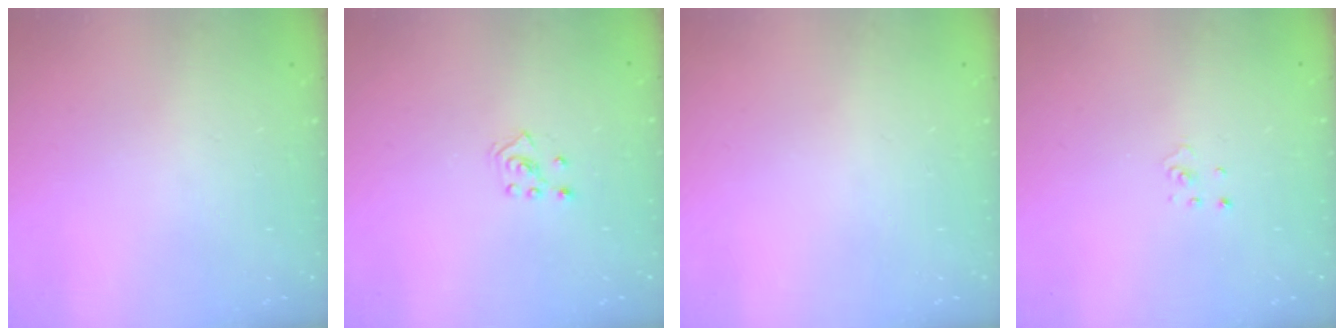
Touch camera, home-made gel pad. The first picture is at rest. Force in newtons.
{"total": 2.8, "press": 2.7, "slide": 0.5}
{"total": 0.0}
{"total": 1.1, "press": 1.1, "slide": 0.1}